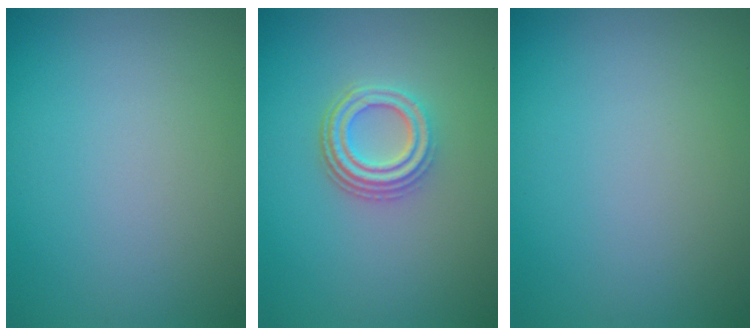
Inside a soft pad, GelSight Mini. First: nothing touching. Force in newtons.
{"total": 3.8, "press": 3.1, "slide": 2.2}
{"total": 0.0}